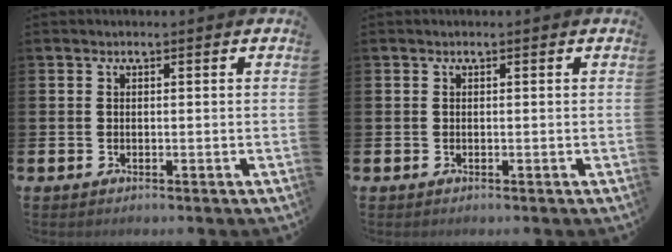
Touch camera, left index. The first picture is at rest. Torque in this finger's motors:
{"motor_torque": [-0.08, 0.13, 0.00, 0.00]}